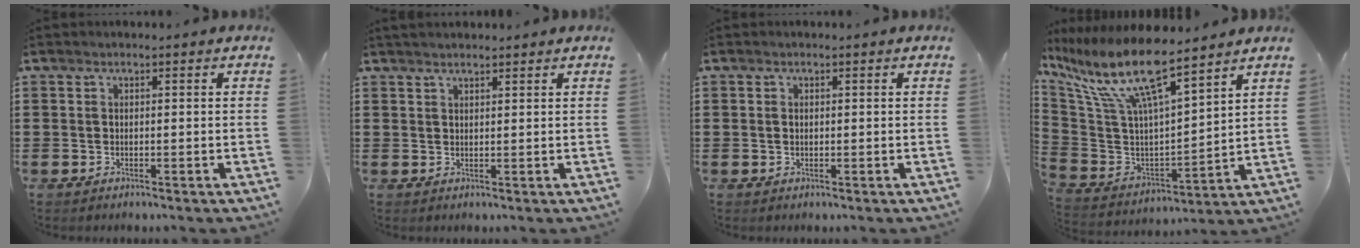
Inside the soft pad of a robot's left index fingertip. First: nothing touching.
{"total": 1.4, "force": [1.4, 0.3, 0.4], "torque": [-0.009, 0.002, 0.026]}
{"total": 0.7, "force": [0.0, 0.5, 0.5], "torque": [-0.013, 0.003, -0.001]}
{"total": 13.7, "force": [8.8, 3.1, 10.0], "torque": [-0.237, -0.057, 0.145]}